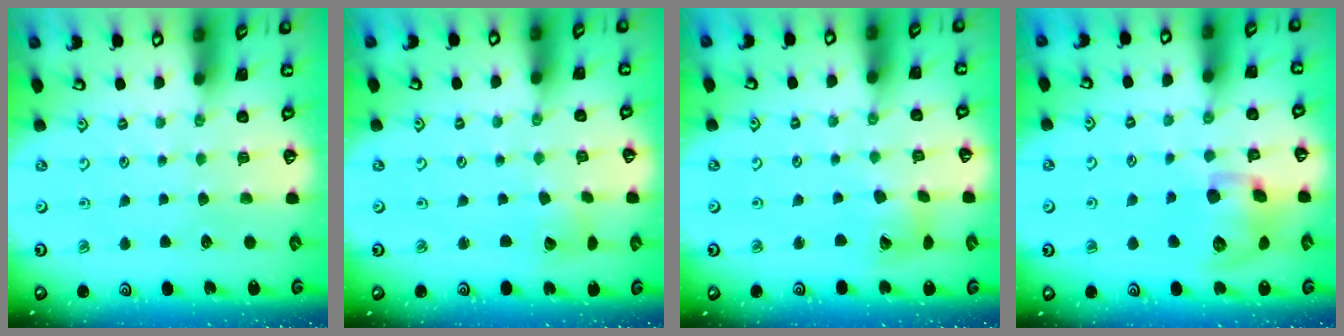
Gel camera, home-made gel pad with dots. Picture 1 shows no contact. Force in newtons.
{"total": 2.8, "press": 2.8, "slide": 0.3}
{"total": 8.8, "press": 8.7, "slide": 1.2}
{"total": 13.9, "press": 13.7, "slide": 2.4}